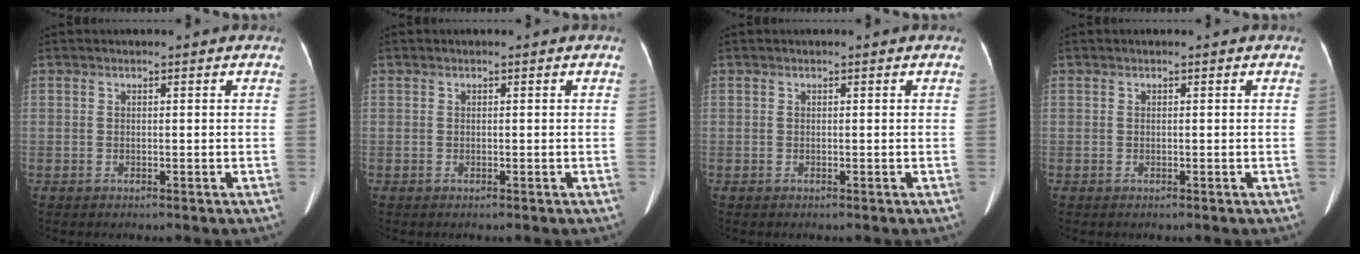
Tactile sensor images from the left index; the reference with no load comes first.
{"total": 0.0}
{"total": 0.0}
{"total": 0.0}